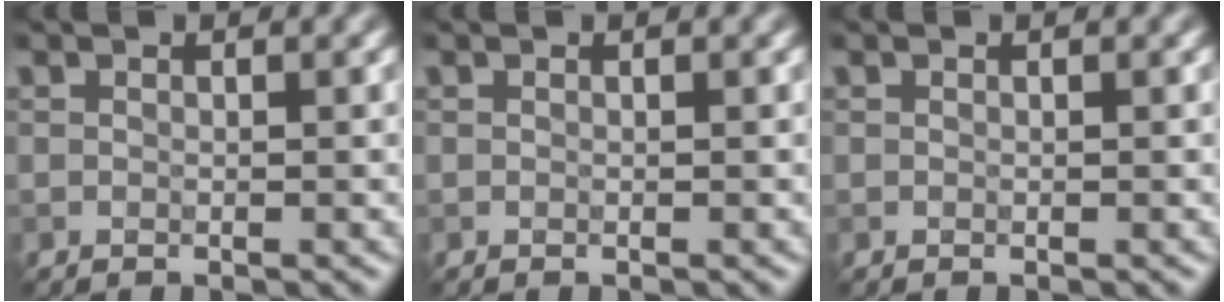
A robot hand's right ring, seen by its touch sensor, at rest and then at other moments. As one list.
[{"total": 0.0}, {"total": 0.0}]